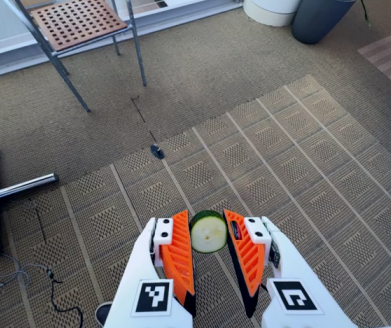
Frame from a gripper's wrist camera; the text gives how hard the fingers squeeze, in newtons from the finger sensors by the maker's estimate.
{"total": 7.4, "left": 7.0, "right": 7.7}